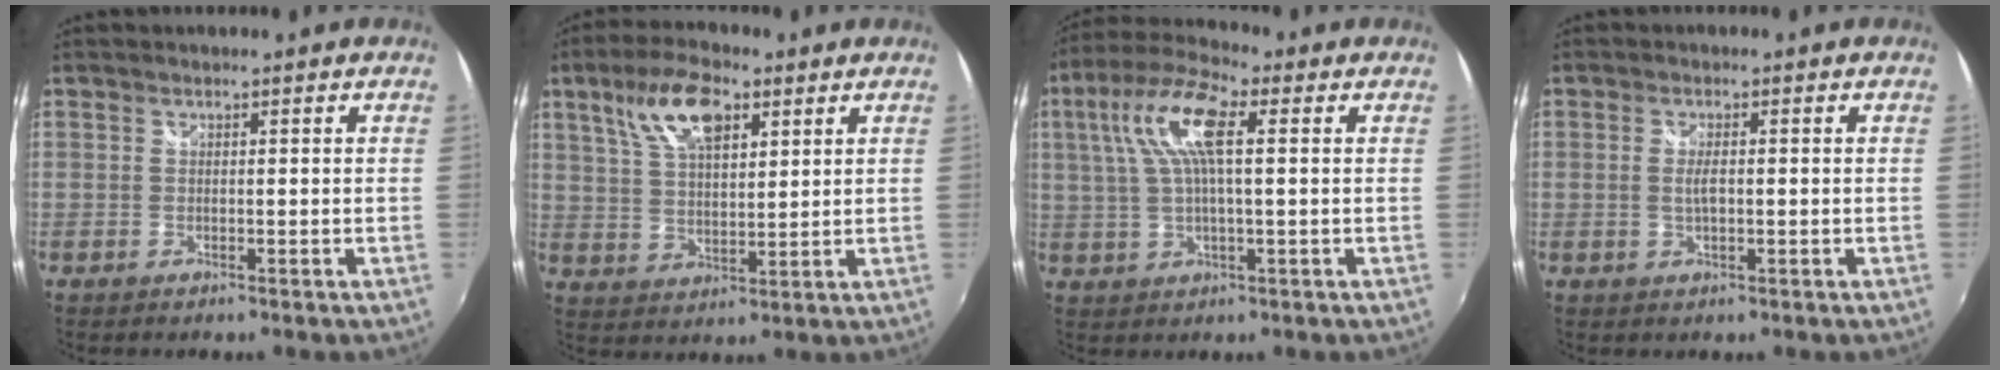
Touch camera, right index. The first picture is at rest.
{"total": 11.2, "force": [5.7, 4.8, 8.3], "torque": [-0.159, 0.021, 0.107]}
{"total": 11.5, "force": [3.0, 3.4, 10.5], "torque": [-0.211, 0.023, 0.053]}
{"total": 2.5, "force": [-0.2, 0.8, 2.4], "torque": [-0.045, -0.003, -0.004]}